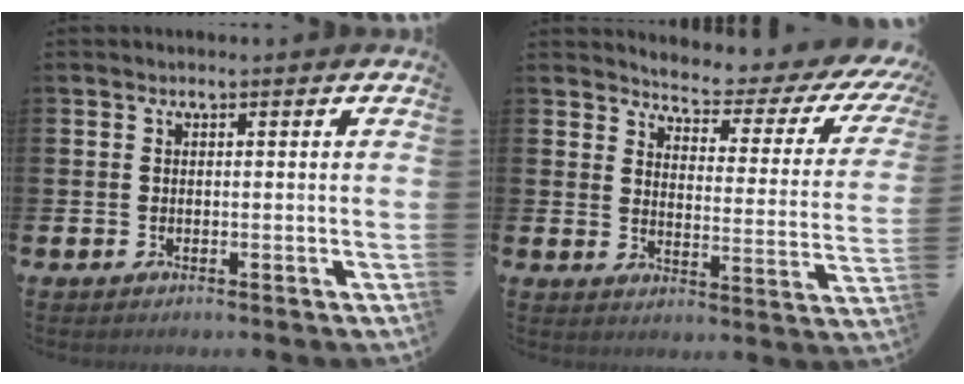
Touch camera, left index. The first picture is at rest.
{"total": 4.0, "force": [3.7, 0.8, 1.3], "torque": [-0.042, -0.037, 0.051]}